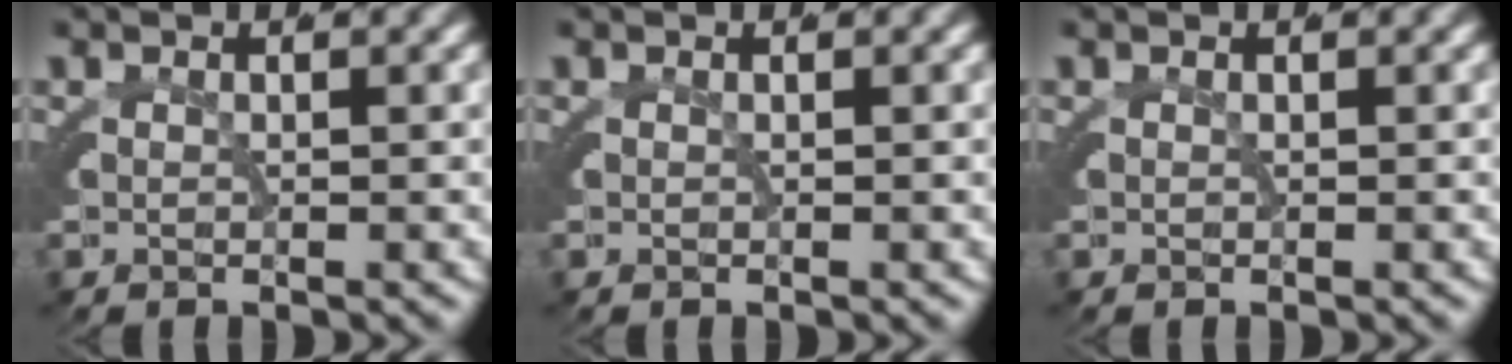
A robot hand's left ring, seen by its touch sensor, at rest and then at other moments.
{"total": 0.0}
{"total": 0.0}